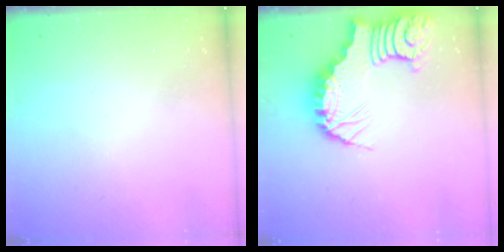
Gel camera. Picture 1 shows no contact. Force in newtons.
{"total": 13.8, "press": 13.7, "slide": 1.8}